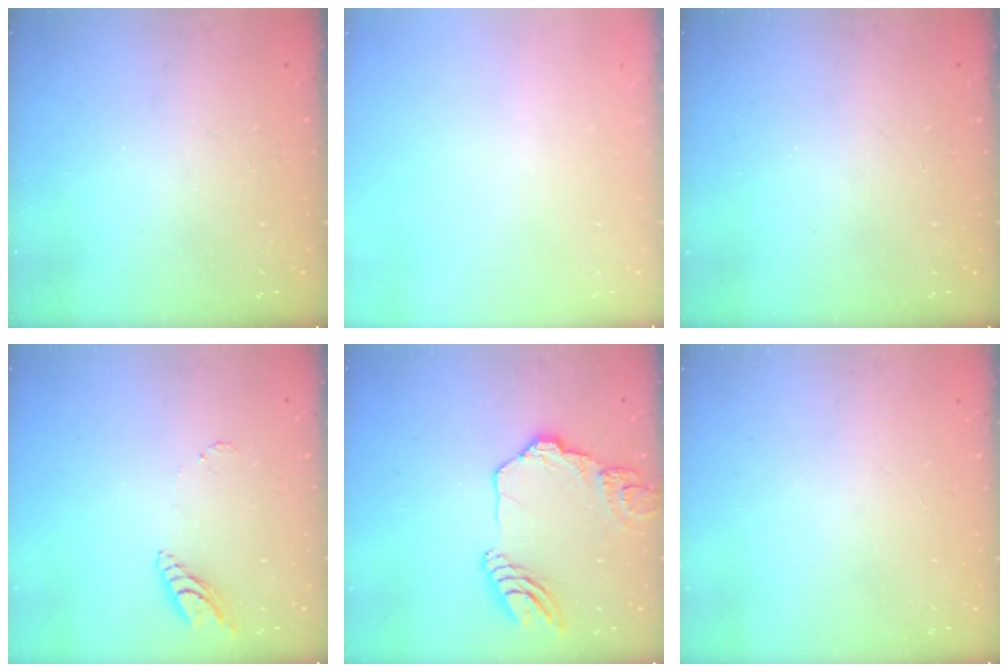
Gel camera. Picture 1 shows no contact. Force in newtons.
{"total": 0.0}
{"total": 0.0}
{"total": 8.0, "press": 7.9, "slide": 1.0}
{"total": 13.8, "press": 13.7, "slide": 1.4}
{"total": 0.0}